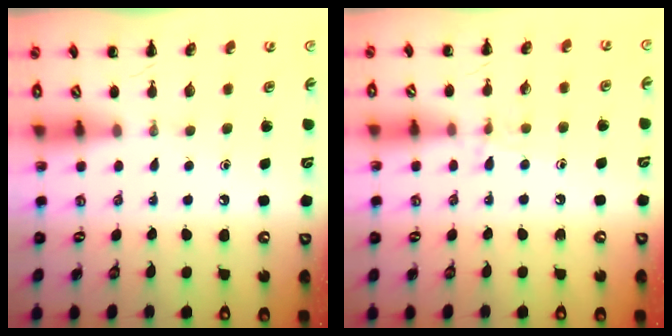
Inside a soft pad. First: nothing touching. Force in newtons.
{"total": 6.9, "press": 6.7, "slide": 1.5}